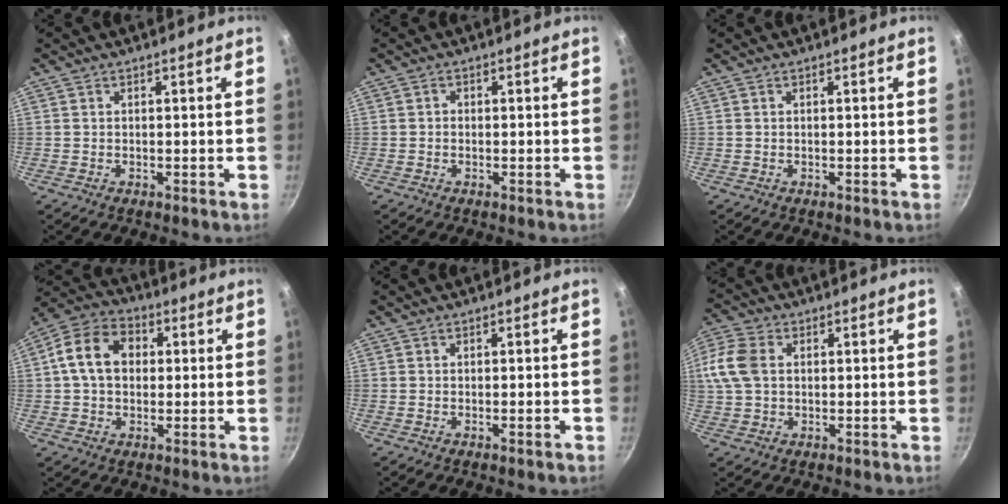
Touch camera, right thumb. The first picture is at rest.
{"total": 0.7, "force": [-0.2, 0.6, 0.3], "torque": [-0.004, 0.003, -0.003]}
{"total": 0.0}
{"total": 11.6, "force": [1.5, 8.7, 7.5], "torque": [-0.108, 0.022, 0.007]}
{"total": 0.9, "force": [-0.5, 0.1, 0.8], "torque": [-0.016, 0.004, -0.008]}
{"total": 12.6, "force": [2.0, 9.3, 8.3], "torque": [-0.192, 0.025, 0.030]}